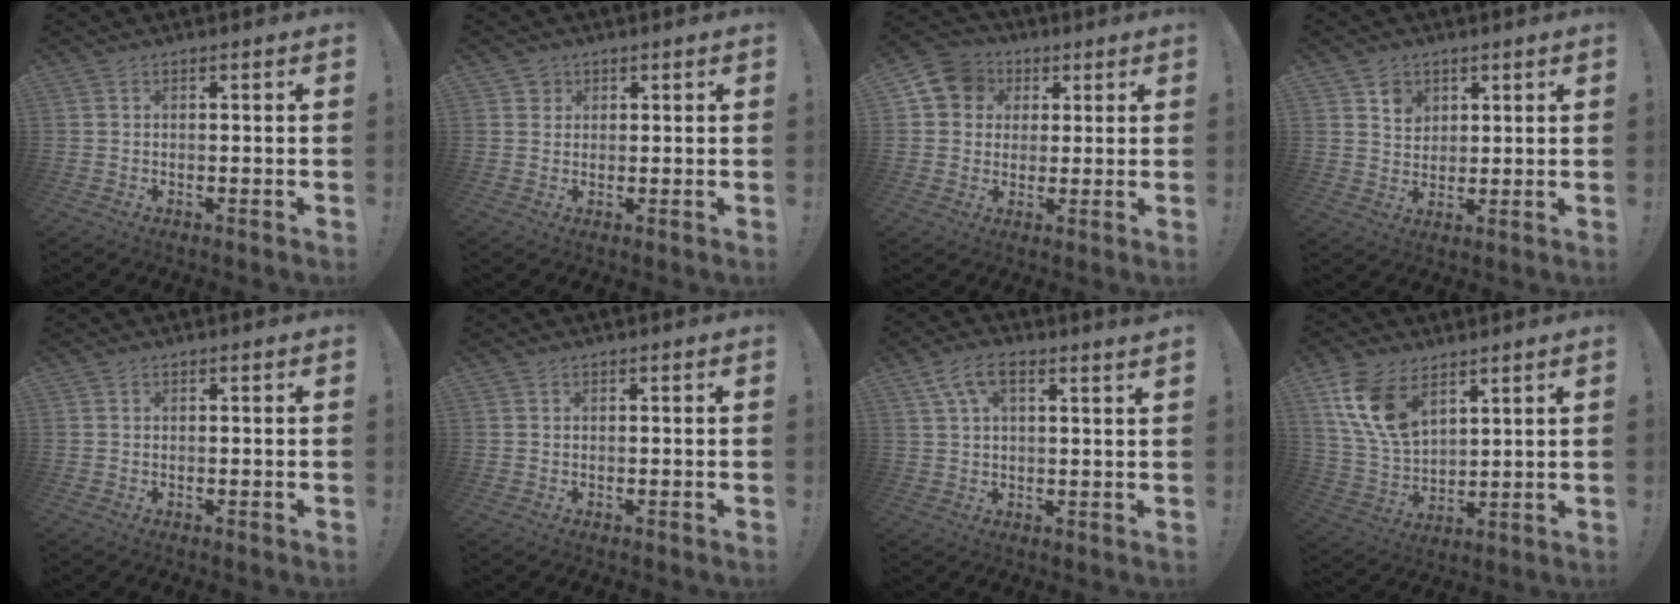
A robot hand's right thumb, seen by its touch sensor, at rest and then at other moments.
{"total": 2.4, "force": [1.3, 2.0, 0.2], "torque": [0.005, -0.006, 0.020]}
{"total": 10.3, "force": [3.2, 9.0, 3.8], "torque": [-0.049, -0.002, 0.065]}
{"total": 5.5, "force": [3.0, 4.4, 1.1], "torque": [-0.003, -0.024, 0.052]}
{"total": 0.0}
{"total": 0.0}
{"total": 7.3, "force": [3.9, 2.6, 5.7], "torque": [-0.100, -0.005, 0.072]}
{"total": 14.1, "force": [7.9, 8.1, 8.4], "torque": [-0.171, -0.034, 0.152]}